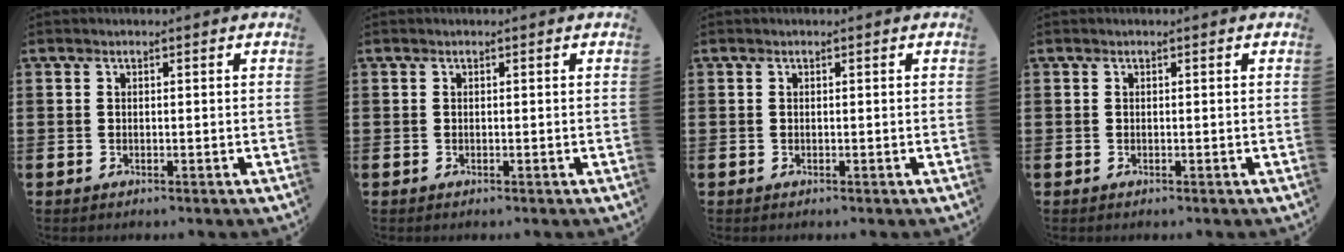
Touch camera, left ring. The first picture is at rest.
{"total": 0.0}
{"total": 0.0}
{"total": 0.0}